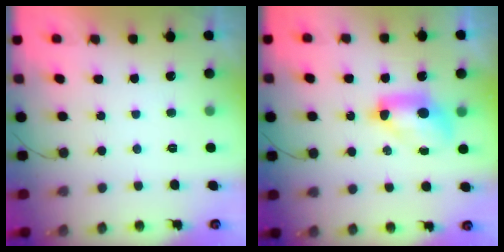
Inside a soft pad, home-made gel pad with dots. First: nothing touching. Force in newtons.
{"total": 9.4, "press": 9.4, "slide": 1.2}